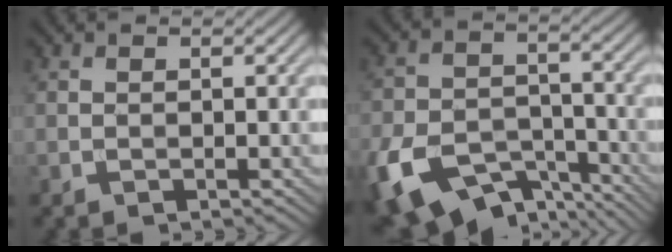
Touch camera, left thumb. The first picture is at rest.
{"total": 13.0, "force": [-8.3, 7.1, 7.0], "torque": [-0.157, -0.021, -0.148]}